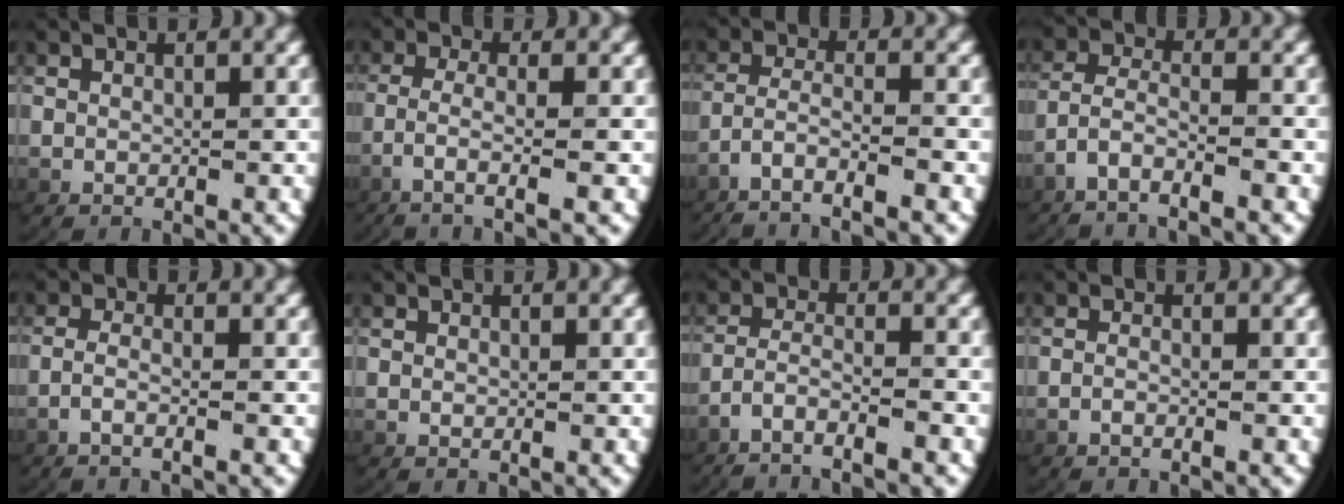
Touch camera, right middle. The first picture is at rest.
{"total": 3.9, "force": [-1.5, 0.4, 3.5], "torque": [-0.080, -0.012, -0.020]}
{"total": 4.7, "force": [-3.7, 1.2, 2.6], "torque": [-0.072, -0.025, -0.051]}
{"total": 4.0, "force": [-2.9, 1.8, 2.1], "torque": [-0.067, -0.023, -0.042]}
{"total": 1.9, "force": [-1.2, 0.0, 1.5], "torque": [-0.047, -0.011, -0.017]}
{"total": 0.0}
{"total": 4.5, "force": [-3.7, 1.1, 2.2], "torque": [-0.060, -0.020, -0.055]}
{"total": 1.1, "force": [-0.9, 0.0, 0.7], "torque": [-0.023, -0.002, -0.017]}